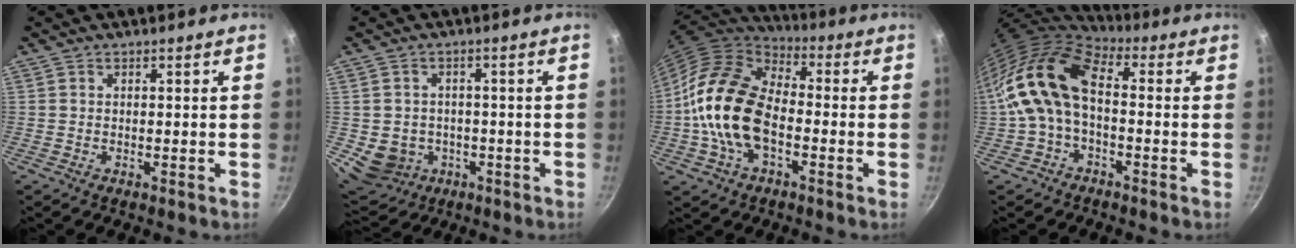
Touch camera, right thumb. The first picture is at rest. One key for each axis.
{"total": 8.6, "fx": -2.2, "fy": 7.4, "fz": 3.8, "tx": -0.046, "ty": 0.015, "tz": -0.015}
{"total": 18.8, "fx": -3.4, "fy": 11.7, "fz": 14.4, "tx": -0.242, "ty": 0.033, "tz": -0.079}
{"total": 13.4, "fx": -0.4, "fy": 8.0, "fz": 10.7, "tx": -0.194, "ty": 0.033, "tz": -0.018}